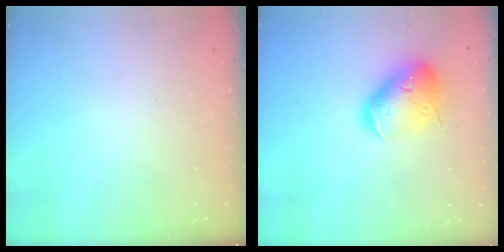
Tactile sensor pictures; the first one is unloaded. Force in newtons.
{"total": 17.2, "press": 17.1, "slide": 2.4}